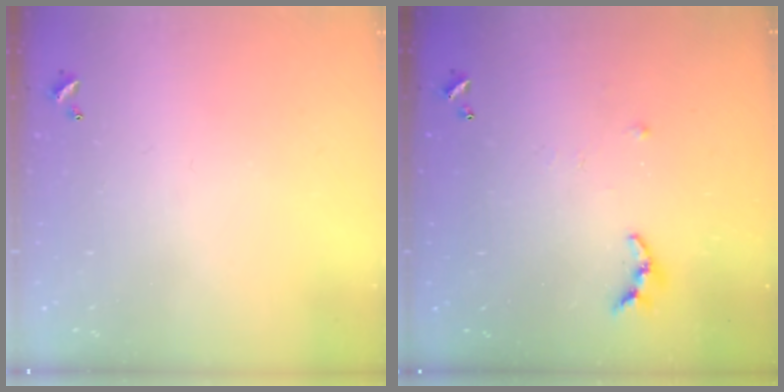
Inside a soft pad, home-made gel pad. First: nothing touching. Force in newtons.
{"total": 6.4, "press": 6.4, "slide": 0.5}